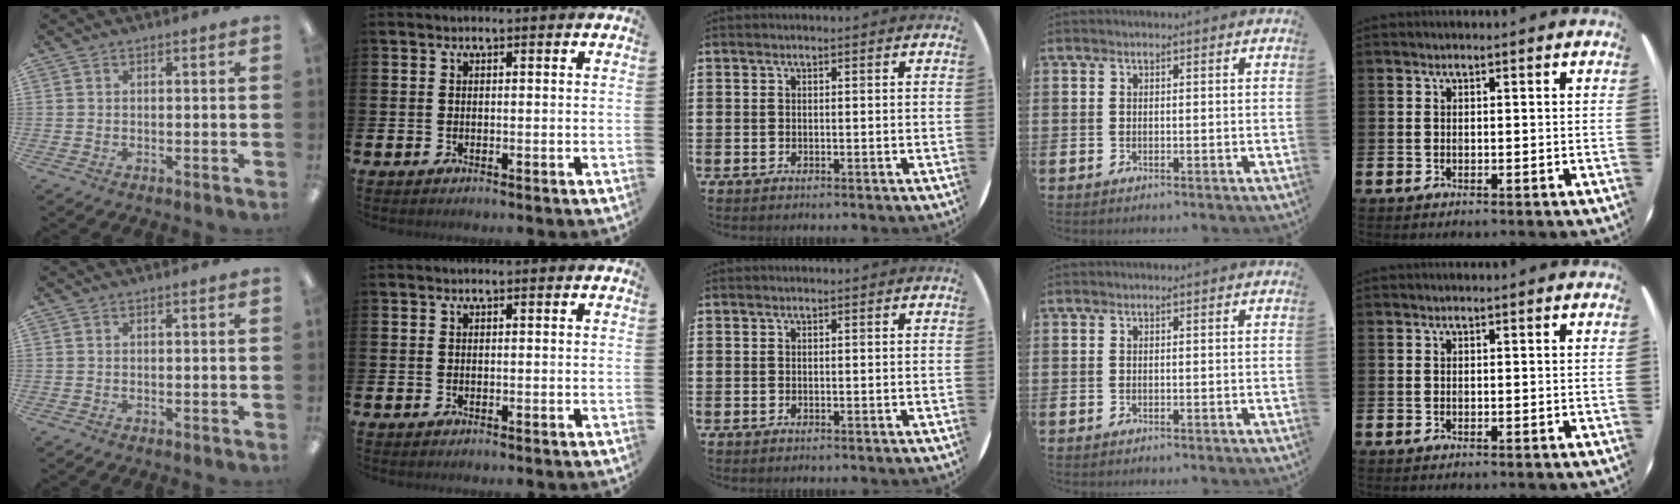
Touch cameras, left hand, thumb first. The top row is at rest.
{}